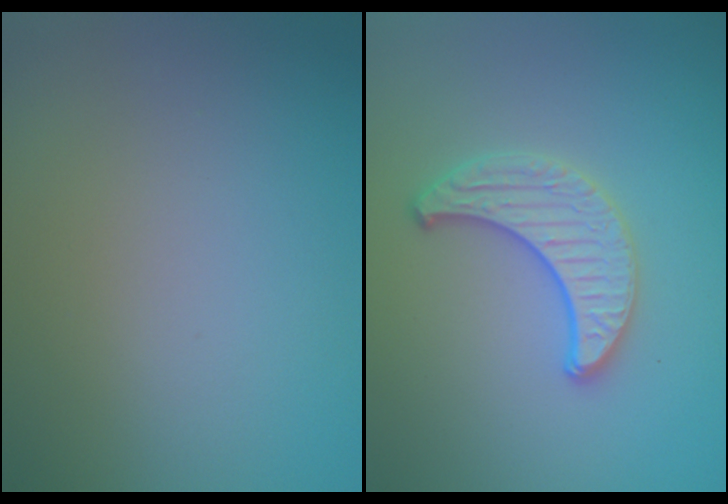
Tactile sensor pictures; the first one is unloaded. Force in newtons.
{"total": 3.0, "press": 2.8, "slide": 0.9}